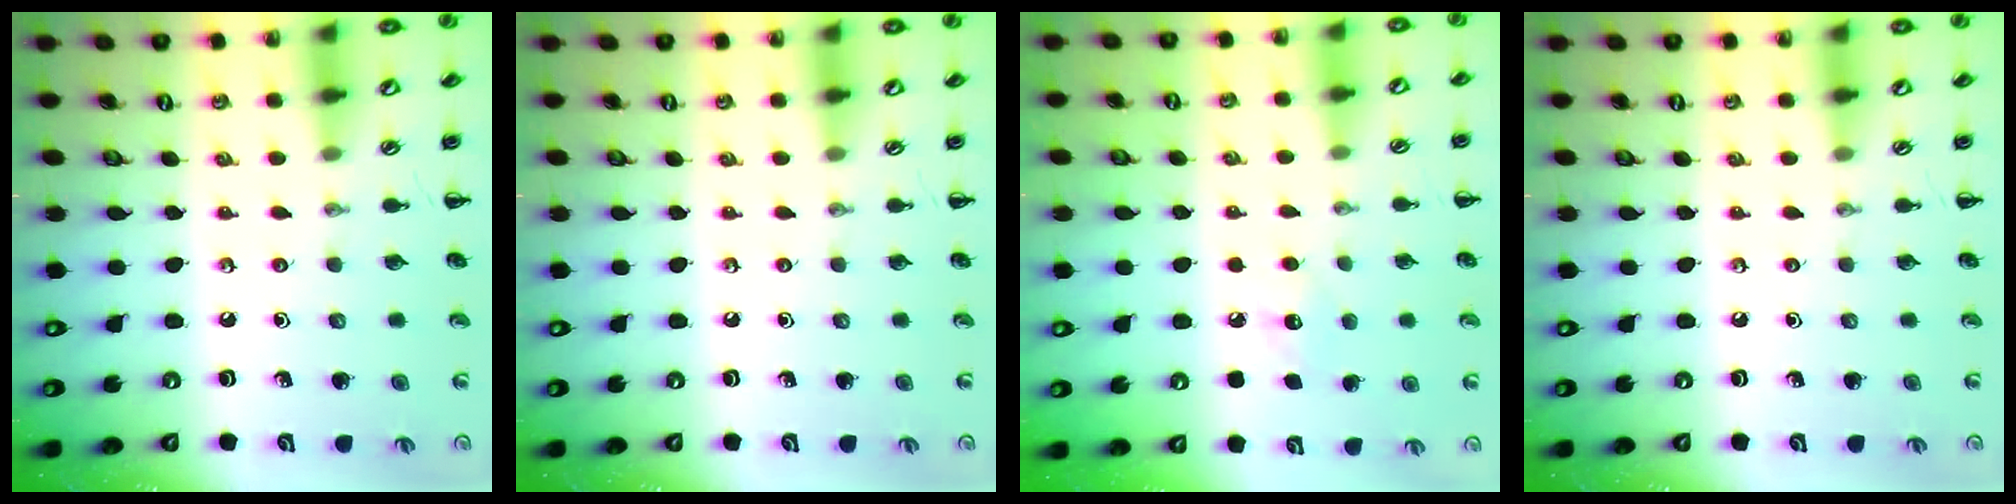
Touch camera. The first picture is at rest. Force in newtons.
{"total": 0.0}
{"total": 6.7, "press": 6.5, "slide": 1.5}
{"total": 0.0}